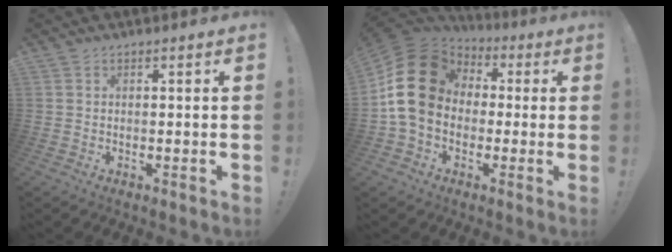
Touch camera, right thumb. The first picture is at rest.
{"total": 19.6, "force": [2.3, 15.1, 12.4], "torque": [-0.219, 0.008, 0.053]}